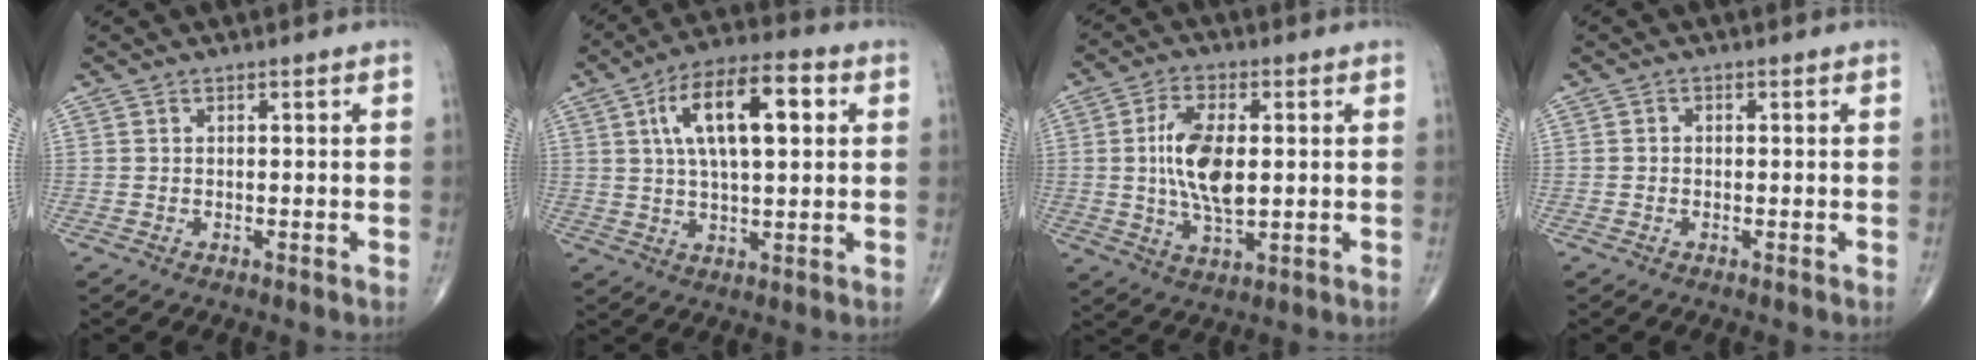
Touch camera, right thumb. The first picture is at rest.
{"total": 15.1, "force": [4.0, 6.1, 13.2], "torque": [-0.216, 0.013, 0.063]}
{"total": 11.4, "force": [0.8, 5.4, 10.0], "torque": [-0.188, -0.005, 0.016]}
{"total": 0.7, "force": [-0.1, 0.6, 0.3], "torque": [0.000, 0.002, -0.007]}